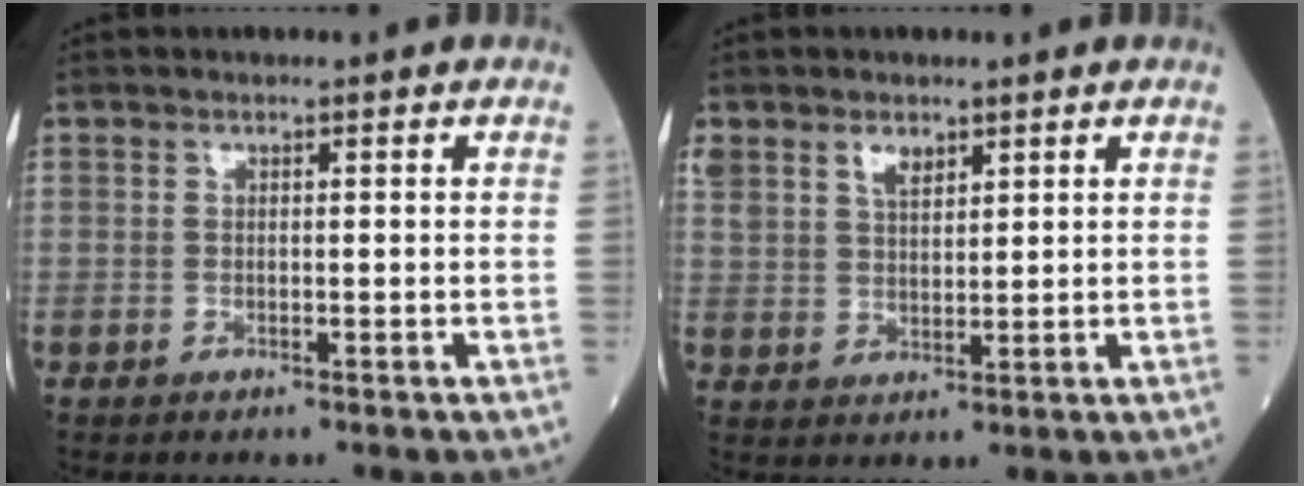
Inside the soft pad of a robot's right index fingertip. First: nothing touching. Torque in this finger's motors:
{"motor_torque": [0.03, 0.15, 0.14, 0.05]}